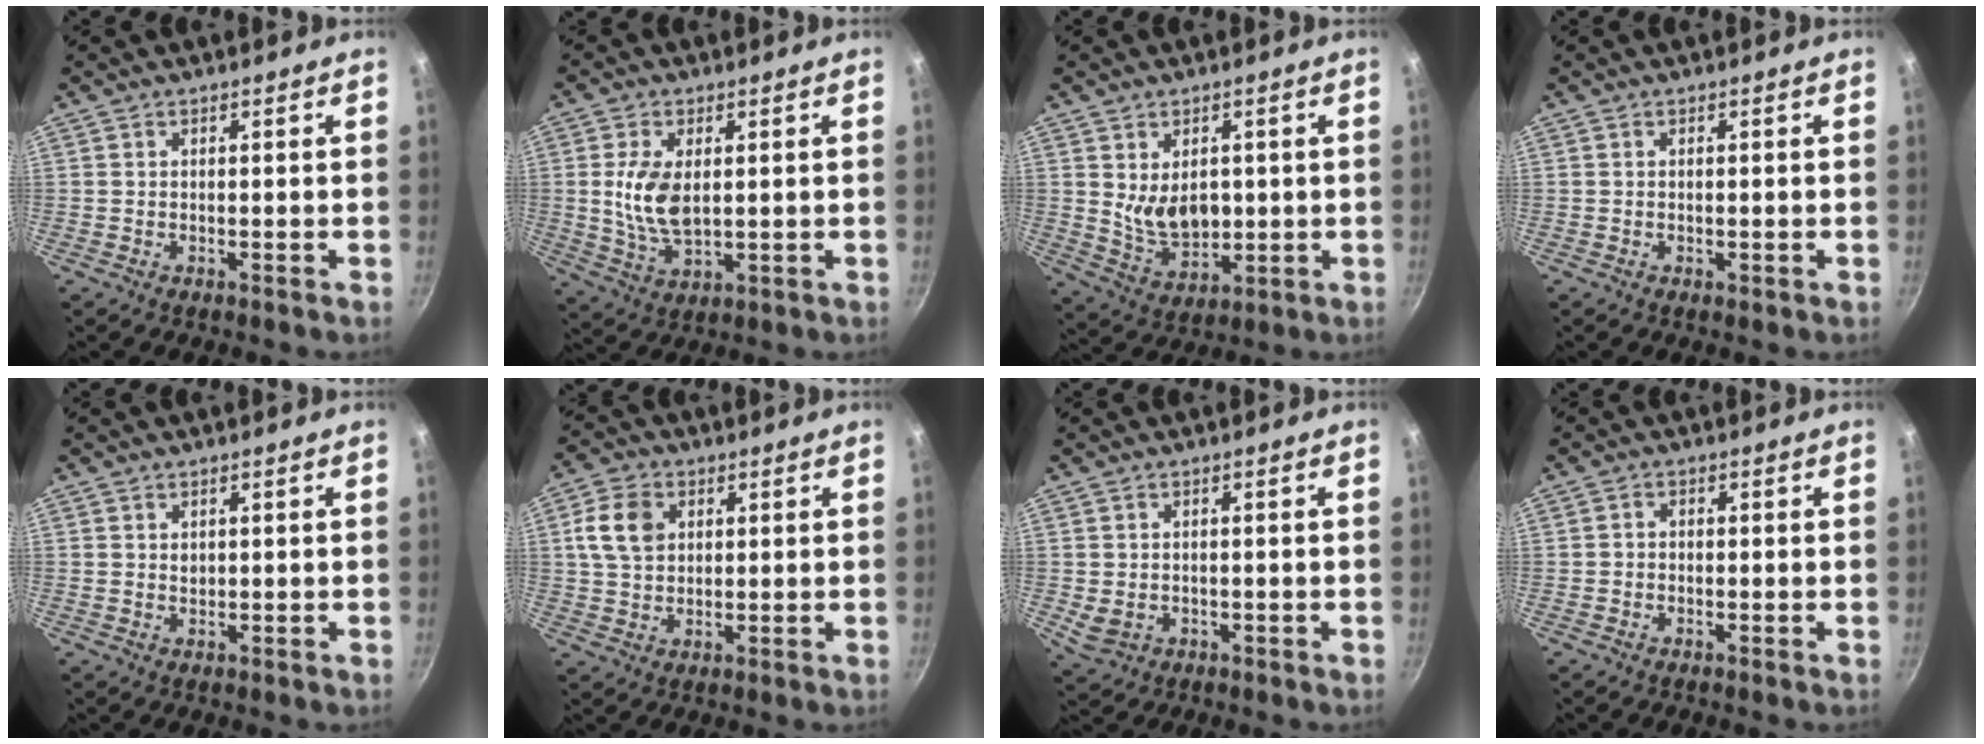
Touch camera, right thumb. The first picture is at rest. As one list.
[{"total": 8.8, "force": [1.2, 4.9, 7.2], "torque": [-0.143, -0.012, 0.028]}, {"total": 8.7, "force": [1.1, 5.9, 6.3], "torque": [-0.091, -0.027, 0.036]}, {"total": 0.6, "force": [-0.1, 0.3, 0.5], "torque": [-0.005, 0.000, -0.002]}, {"total": 1.1, "force": [0.4, 0.8, 0.6], "torque": [-0.007, 0.001, 0.008]}, {"total": 8.2, "force": [2.3, 6.0, 5.0], "torque": [-0.079, 0.004, 0.039]}, {"total": 3.6, "force": [-0.5, 2.9, 2.0], "torque": [-0.040, -0.002, 0.003]}, {"total": 1.2, "force": [-0.4, 1.0, 0.5], "torque": [-0.009, 0.005, -0.009]}]